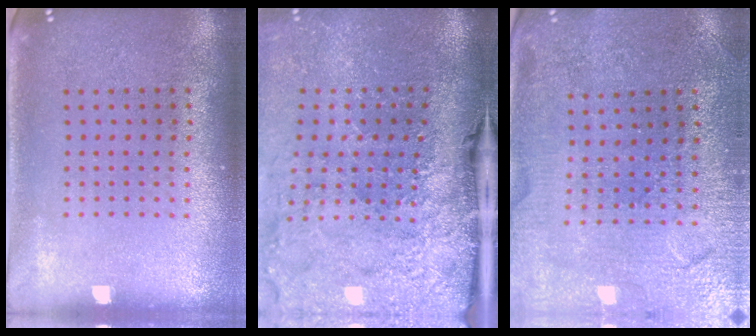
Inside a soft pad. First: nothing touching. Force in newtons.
{"total": 4.8, "press": 3.7, "slide": 3.0}
{"total": 1.5, "press": 1.5, "slide": 0.2}